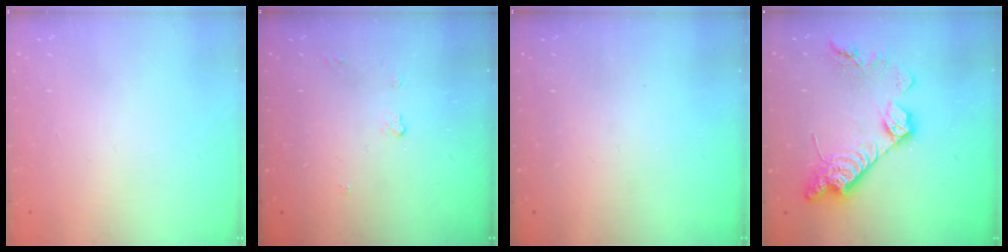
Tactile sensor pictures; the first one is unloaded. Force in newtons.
{"total": 3.6, "press": 3.6, "slide": 0.5}
{"total": 0.0}
{"total": 15.8, "press": 15.8, "slide": 1.2}